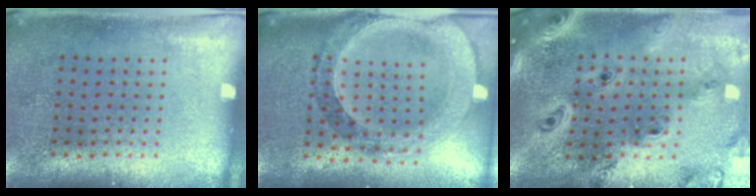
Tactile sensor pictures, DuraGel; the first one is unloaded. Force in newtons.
{"total": 1.5, "press": 1.5, "slide": 0.3}
{"total": 3.5, "press": 2.8, "slide": 2.1}